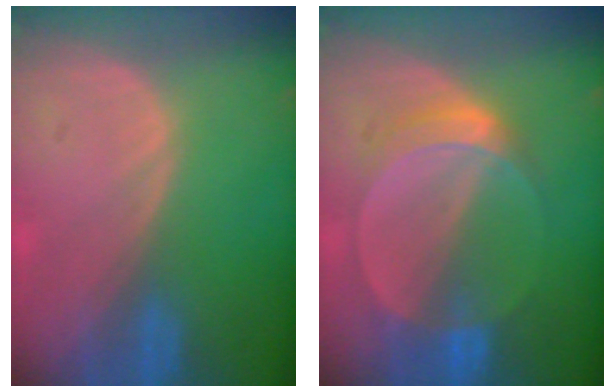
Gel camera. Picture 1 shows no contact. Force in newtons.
{"total": 5.8, "press": 5.3, "slide": 2.3}